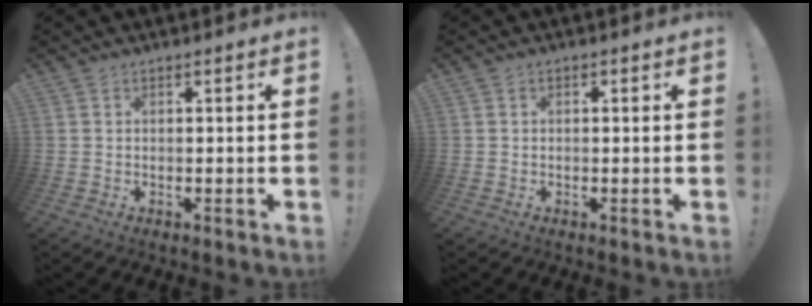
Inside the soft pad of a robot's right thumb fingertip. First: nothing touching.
{"total": 0.7, "force": [-0.4, 0.5, 0.2], "torque": [-0.008, 0.005, -0.006]}